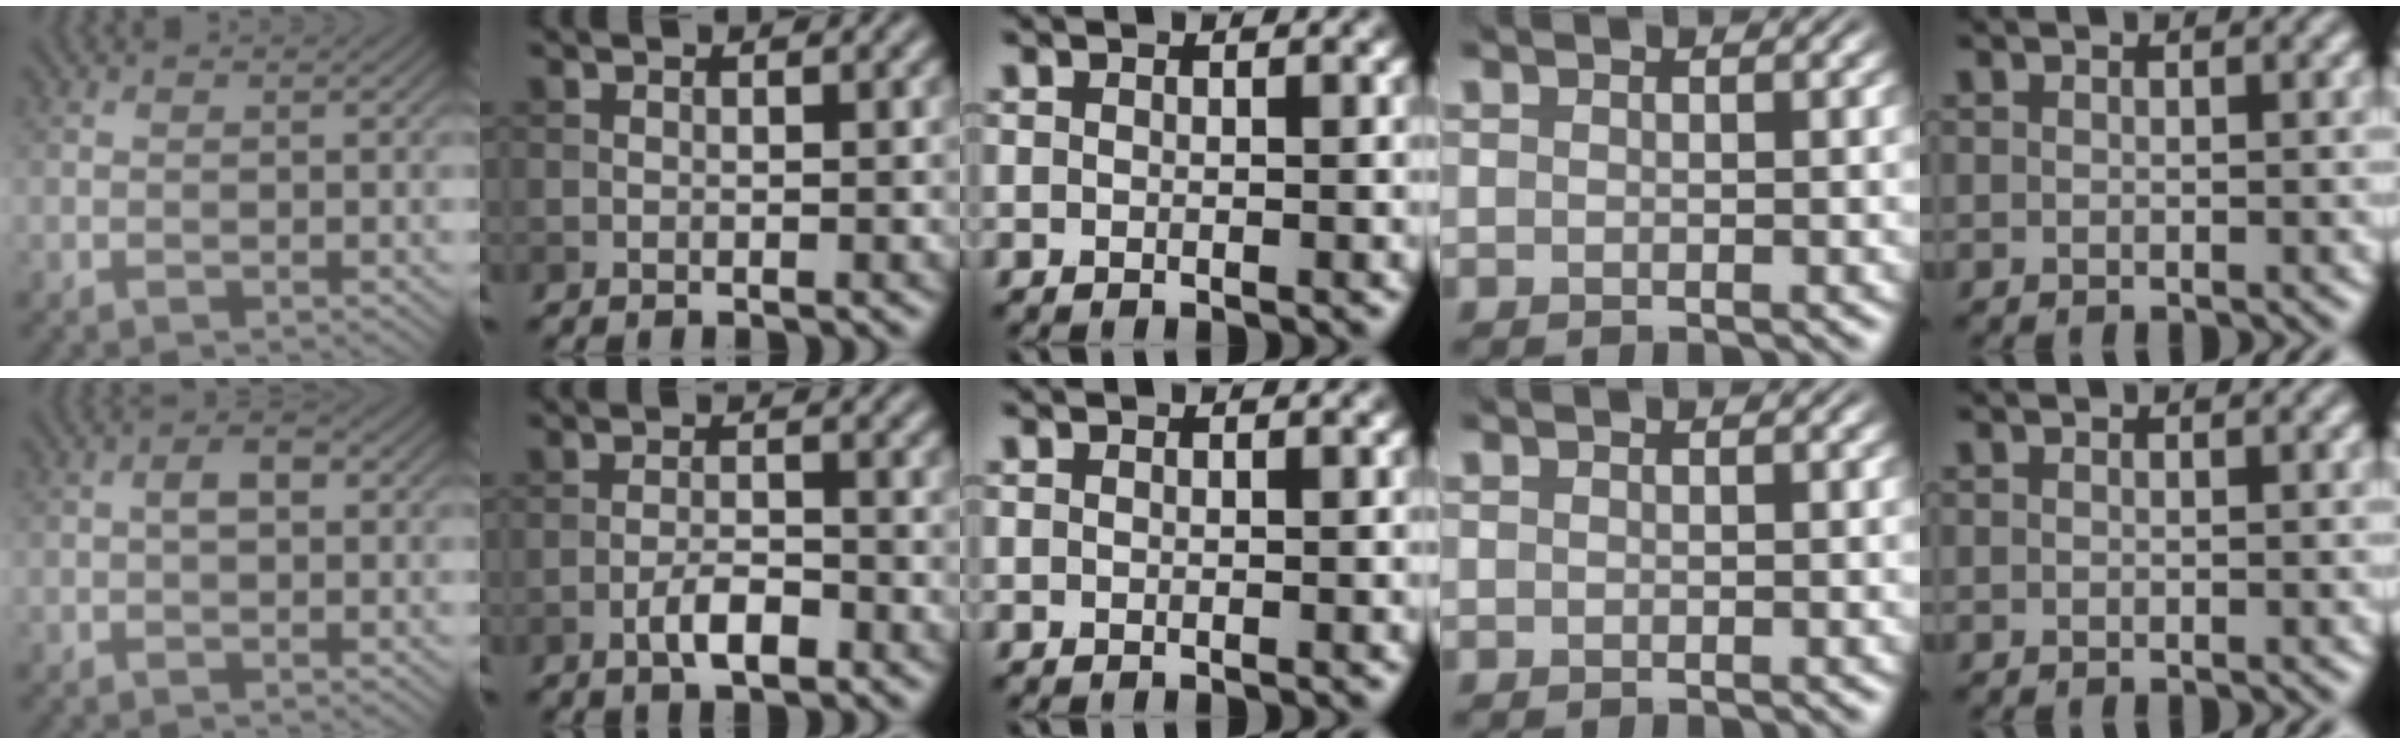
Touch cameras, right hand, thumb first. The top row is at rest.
{"thumb": {"total": 2.6, "force": [0.3, 1.3, 2.2], "torque": [-0.036, 0.008, 0.000]}, "index": {"total": 3.0, "force": [-1.7, 1.0, 2.3], "torque": [-0.041, 0.005, -0.033]}}